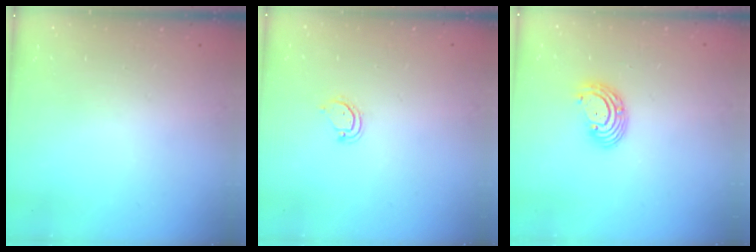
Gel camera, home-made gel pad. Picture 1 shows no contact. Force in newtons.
{"total": 3.1, "press": 3.1, "slide": 0.4}
{"total": 5.8, "press": 5.8, "slide": 0.7}